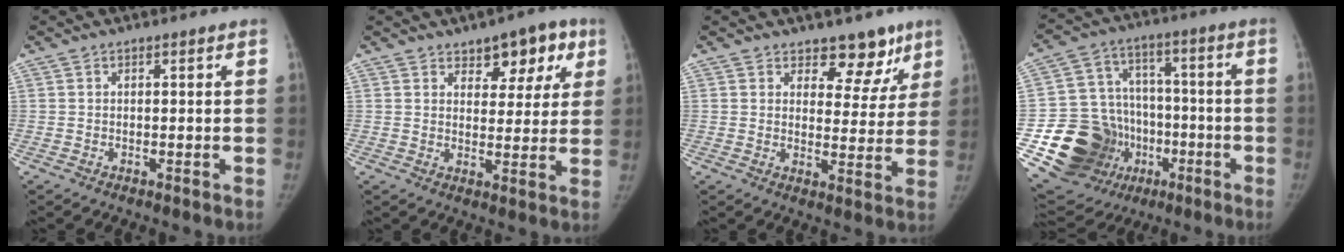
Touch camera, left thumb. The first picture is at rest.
{"total": 8.8, "force": [4.9, 5.0, 5.4], "torque": [-0.023, -0.018, 0.061]}
{"total": 8.2, "force": [5.9, 4.8, 3.0], "torque": [0.012, -0.034, 0.076]}
{"total": 22.6, "force": [-7.5, 18.4, 10.9], "torque": [-0.171, 0.076, -0.107]}